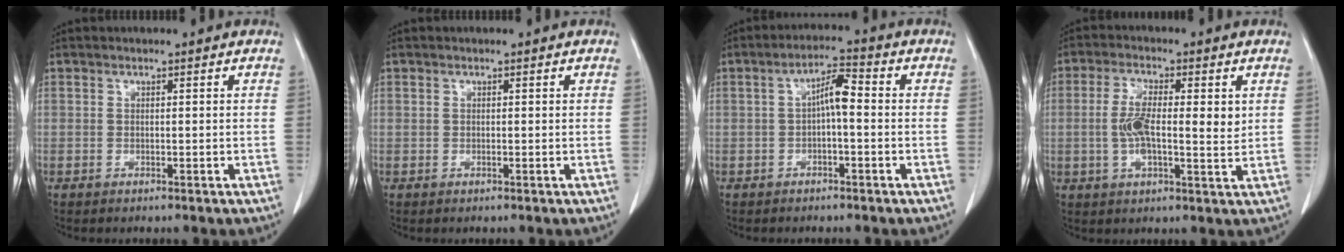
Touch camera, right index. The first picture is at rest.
{"total": 0.0}
{"total": 4.6, "force": [-0.2, 1.1, 4.4], "torque": [-0.075, 0.019, -0.004]}
{"total": 8.5, "force": [0.9, 2.5, 8.1], "torque": [-0.150, 0.007, 0.013]}